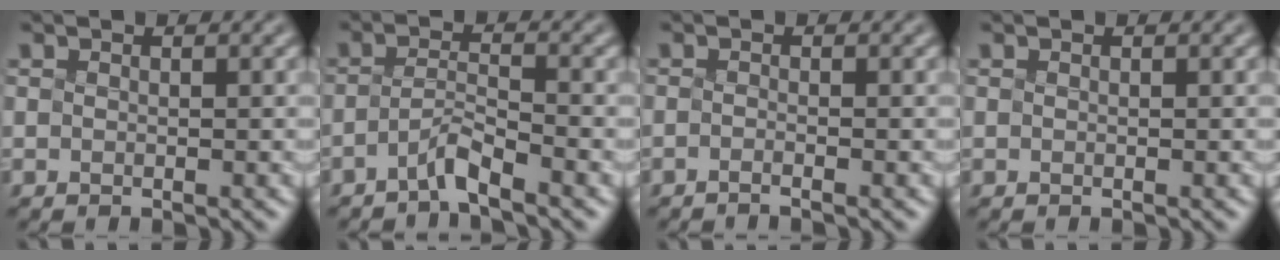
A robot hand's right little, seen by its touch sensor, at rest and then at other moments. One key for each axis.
{"total": 2.3, "fx": -1.7, "fy": 0.1, "fz": 1.5, "tx": -0.029, "ty": 0.008, "tz": -0.041}
{"total": 1.0, "fx": -0.7, "fy": 0.2, "fz": 0.7, "tx": -0.005, "ty": -0.007, "tz": -0.018}
{"total": 0.0}